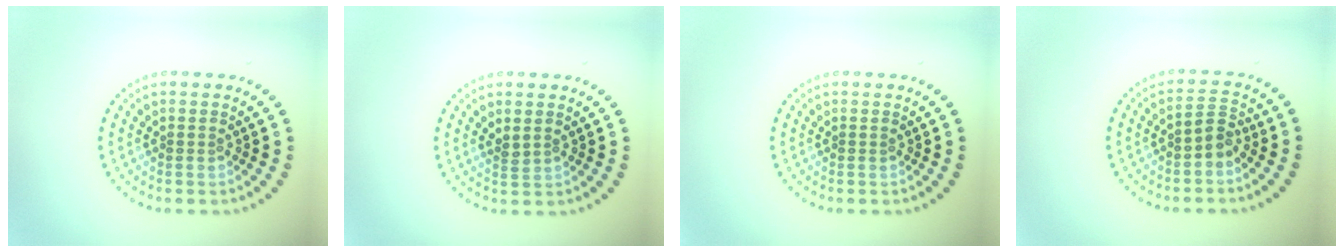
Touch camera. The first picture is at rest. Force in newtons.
{"total": 0.9, "press": 0.7, "slide": 0.6}
{"total": 0.0}
{"total": 1.9, "press": 1.6, "slide": 0.9}